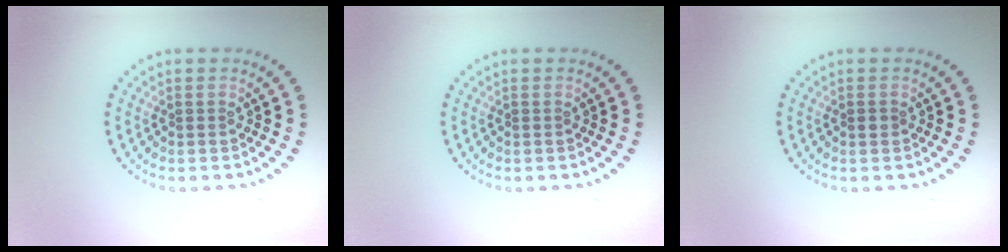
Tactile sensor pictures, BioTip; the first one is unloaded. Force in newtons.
{"total": 0.0}
{"total": 0.7, "press": 0.7, "slide": 0.1}